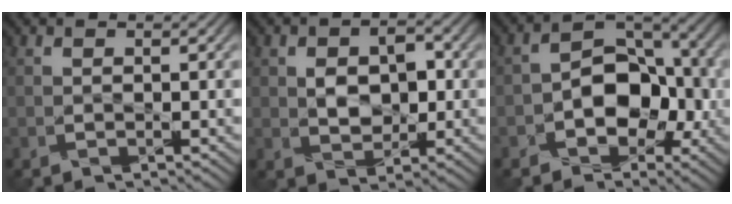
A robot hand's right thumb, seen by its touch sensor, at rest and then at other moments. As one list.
[{"total": 4.8, "force": [0.2, 3.4, 3.4], "torque": [-0.059, 0.000, 0.001]}, {"total": 8.2, "force": [-2.2, 5.8, 5.4], "torque": [-0.078, 0.003, -0.044]}]